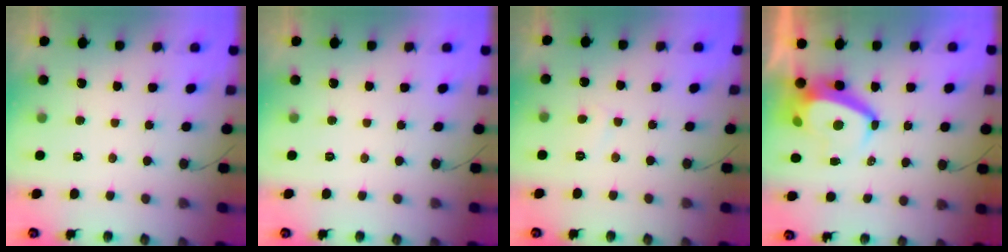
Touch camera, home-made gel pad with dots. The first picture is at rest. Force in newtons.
{"total": 0.0}
{"total": 2.8, "press": 2.8, "slide": 0.3}
{"total": 7.3, "press": 7.2, "slide": 1.0}